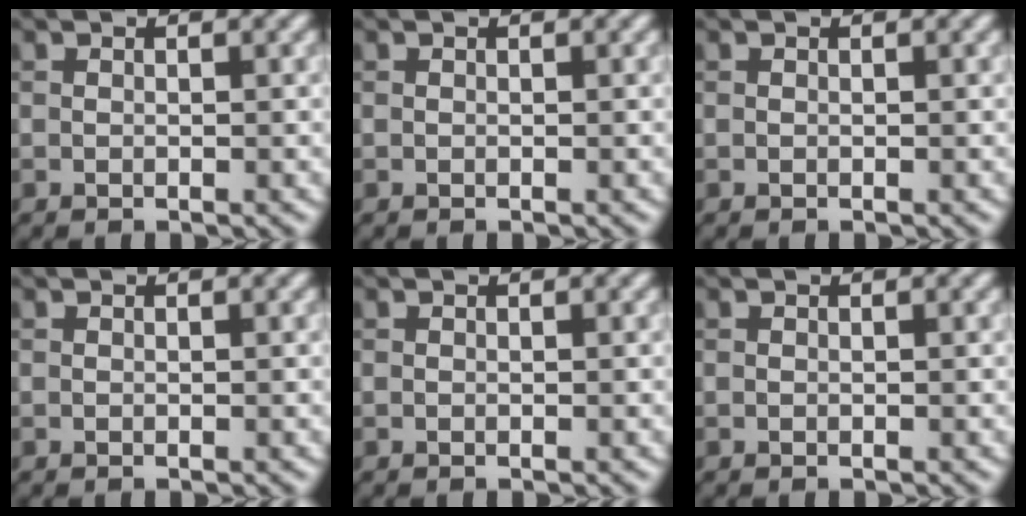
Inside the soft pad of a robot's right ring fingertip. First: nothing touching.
{"total": 0.0}
{"total": 0.0}
{"total": 0.0}
{"total": 0.0}
{"total": 0.0}